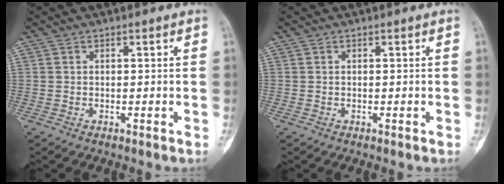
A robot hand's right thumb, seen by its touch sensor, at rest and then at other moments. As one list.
[{"total": 0.0}]